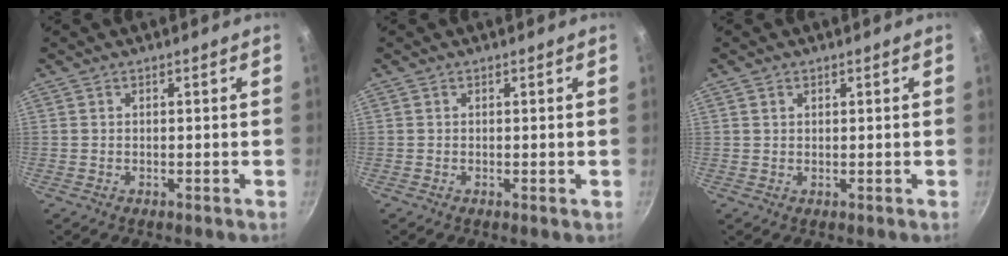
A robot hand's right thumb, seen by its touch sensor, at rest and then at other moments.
{"total": 0.0}
{"total": 1.1, "force": [0.6, 0.8, 0.5], "torque": [-0.005, 0.000, 0.010]}